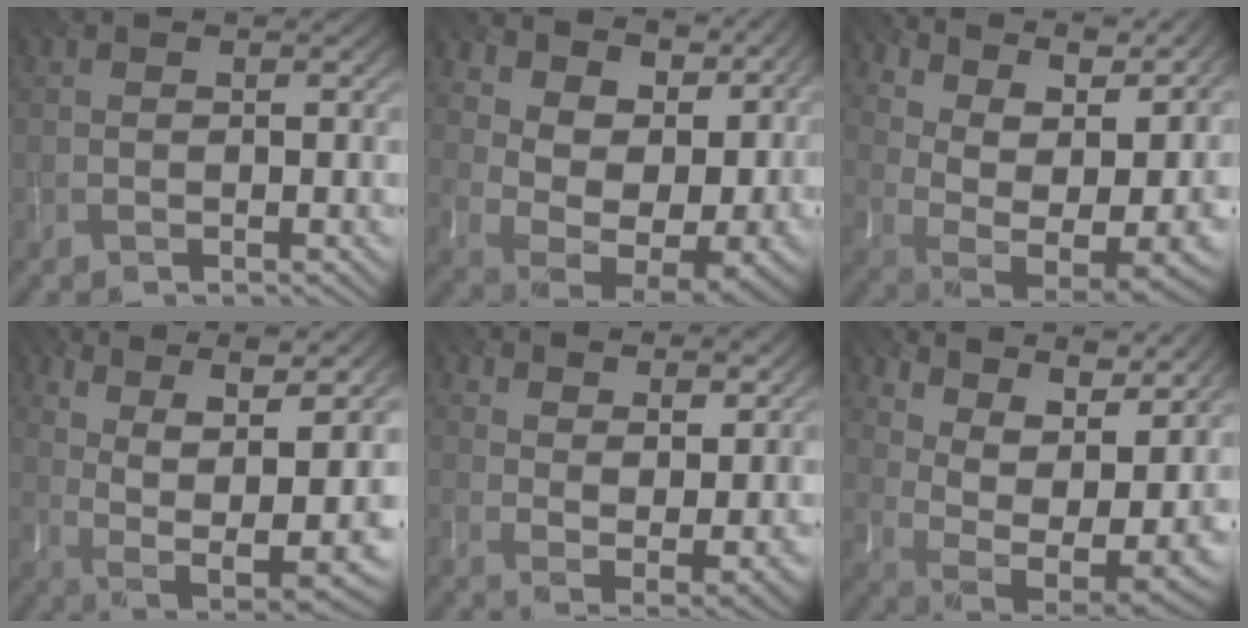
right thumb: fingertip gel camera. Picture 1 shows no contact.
{"total": 14.9, "force": [5.5, 7.8, 11.4], "torque": [-0.163, 0.016, 0.126]}
{"total": 15.6, "force": [7.1, 7.3, 11.8], "torque": [-0.122, 0.045, 0.138]}
{"total": 15.9, "force": [5.0, 7.2, 13.2], "torque": [-0.216, 0.024, 0.101]}
{"total": 11.7, "force": [8.6, 4.1, 6.9], "torque": [-0.121, -0.005, 0.121]}
{"total": 15.8, "force": [8.8, 7.0, 11.1], "torque": [-0.124, 0.051, 0.146]}